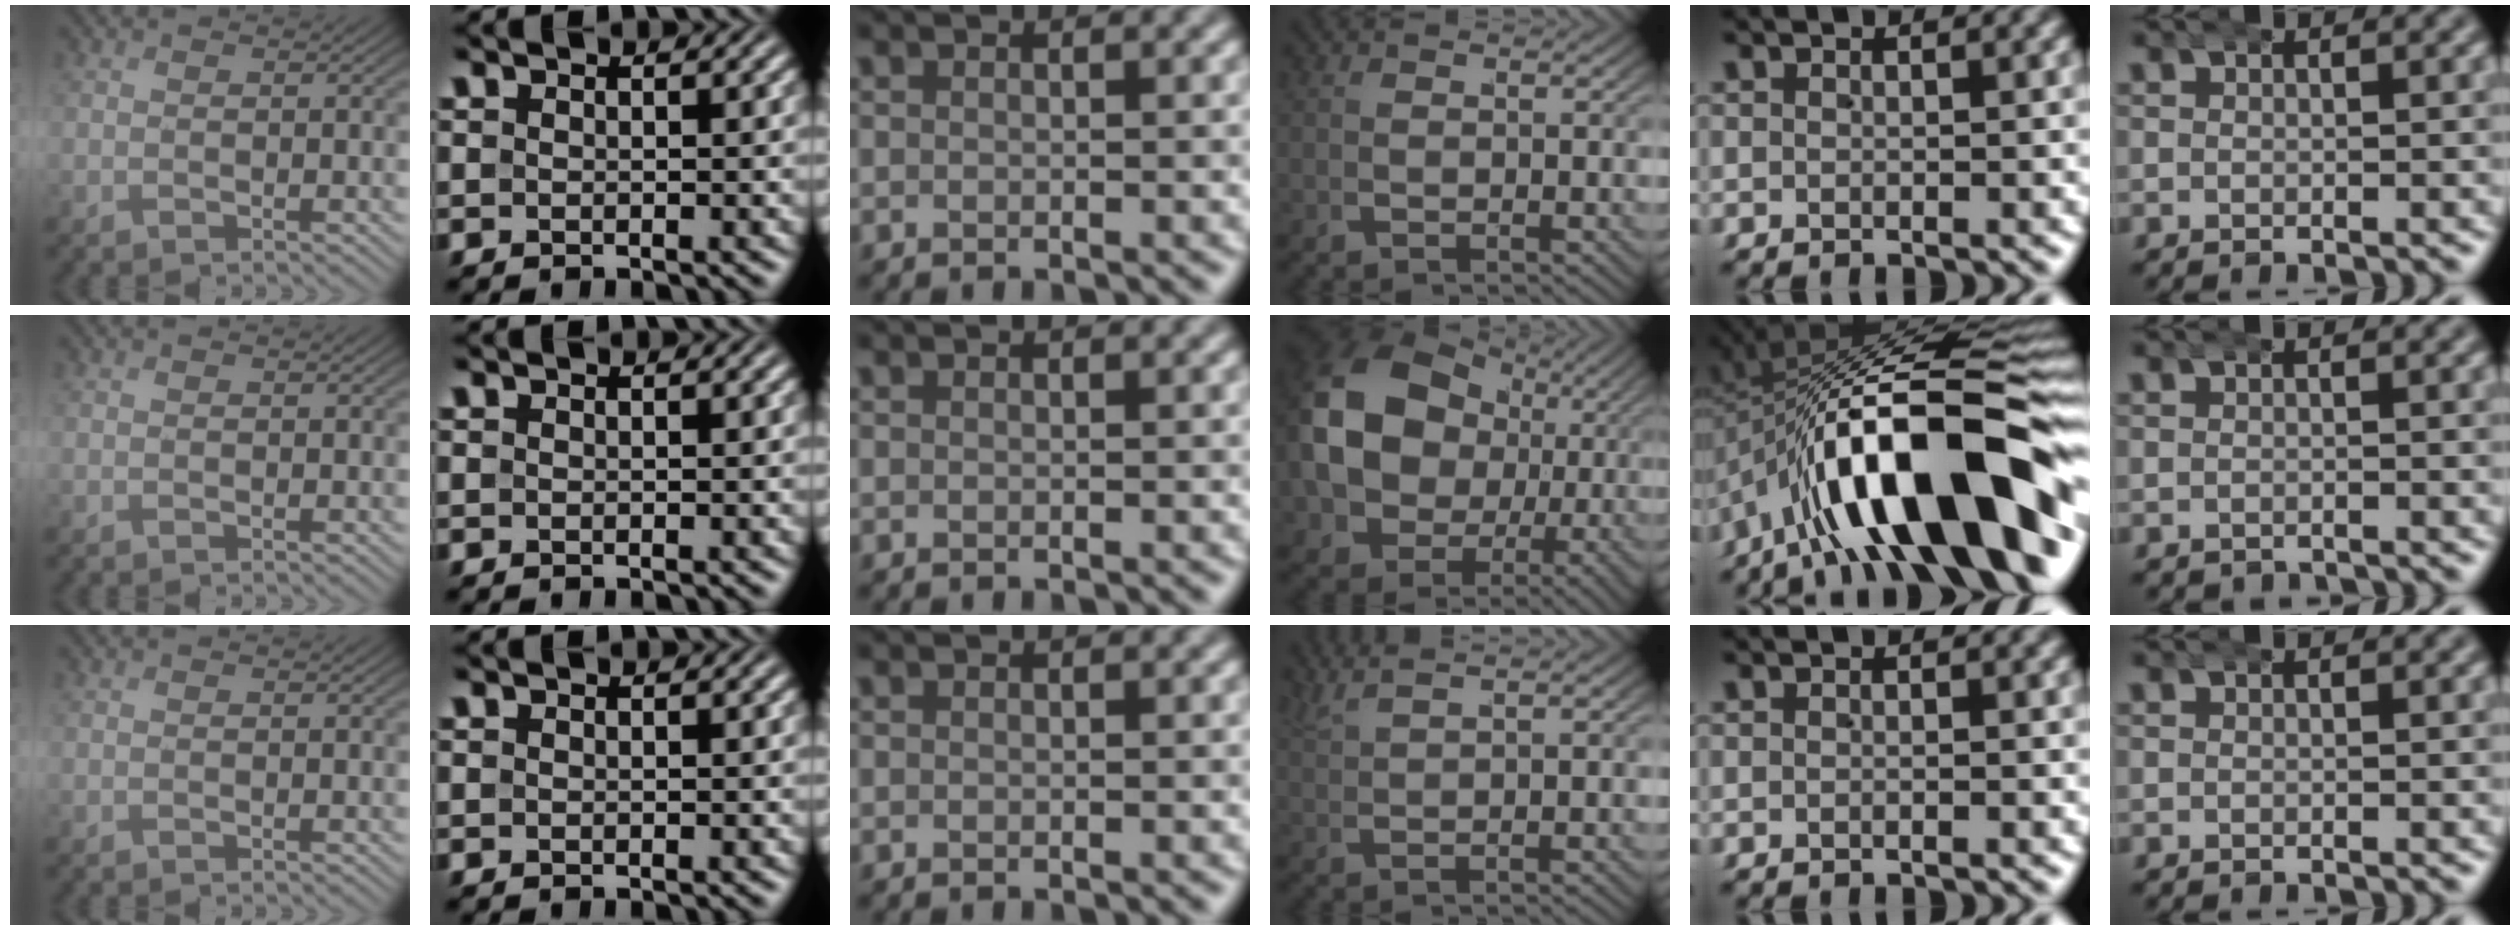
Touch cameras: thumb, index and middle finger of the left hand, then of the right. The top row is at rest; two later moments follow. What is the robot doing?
{"motion": "wrap", "object": "aluminum foil"}